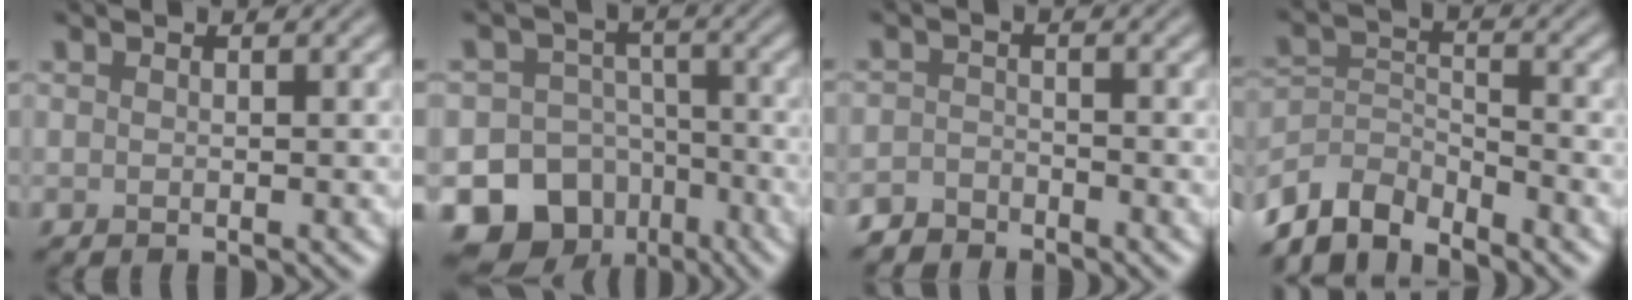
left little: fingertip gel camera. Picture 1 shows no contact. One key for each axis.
{"total": 15.5, "fx": -8.9, "fy": 12.3, "fz": 3.3, "tx": -0.052, "ty": -0.053, "tz": -0.145}
{"total": 2.3, "fx": -2.1, "fy": 0.8, "fz": 0.0, "tx": 0.003, "ty": 0.002, "tz": -0.046}
{"total": 5.7, "fx": -5.1, "fy": 1.9, "fz": 1.6, "tx": -0.030, "ty": -0.008, "tz": -0.107}